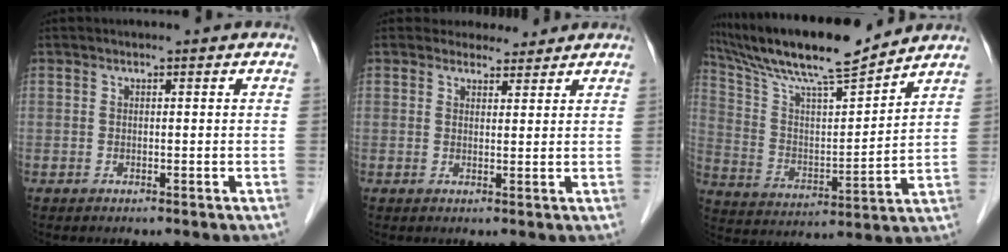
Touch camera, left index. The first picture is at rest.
{"total": 3.2, "force": [2.9, 1.2, -0.1], "torque": [0.003, 0.000, 0.039]}
{"total": 17.3, "force": [15.0, 0.7, 8.5], "torque": [-0.160, 0.009, 0.265]}